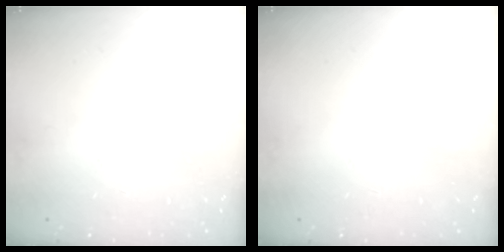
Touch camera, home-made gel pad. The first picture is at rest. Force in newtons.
{"total": 2.7, "press": 2.0, "slide": 1.8}